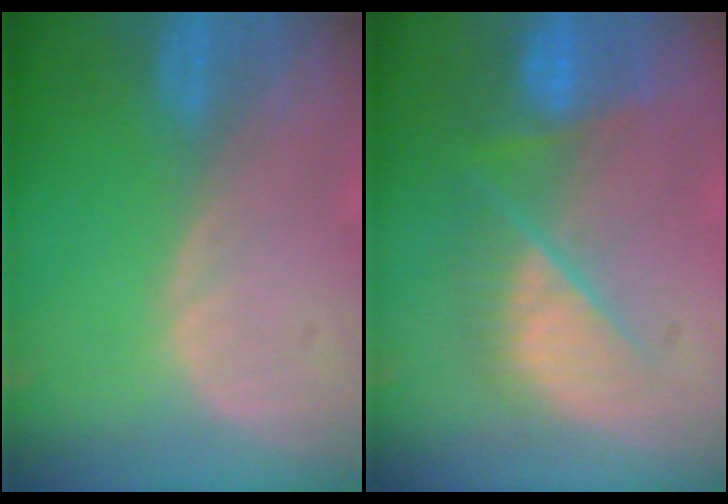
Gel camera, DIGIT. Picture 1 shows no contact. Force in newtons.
{"total": 9.8, "press": 8.3, "slide": 5.2}